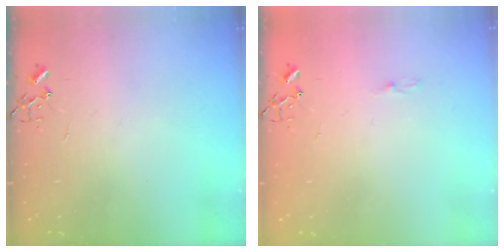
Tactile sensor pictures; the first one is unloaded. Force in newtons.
{"total": 3.1, "press": 3.0, "slide": 0.5}